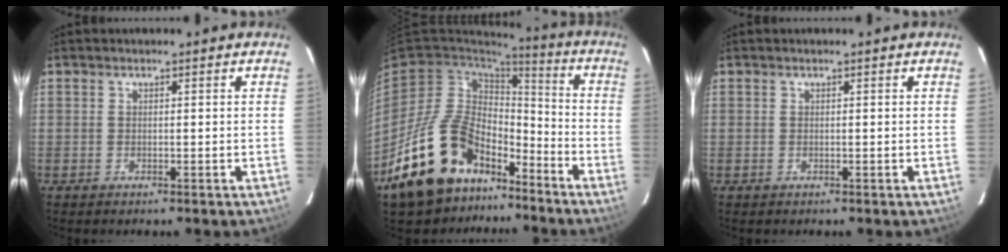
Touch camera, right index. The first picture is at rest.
{"total": 22.3, "force": [-14.3, 13.0, 11.1], "torque": [-0.226, 0.020, -0.217]}
{"total": 0.0}